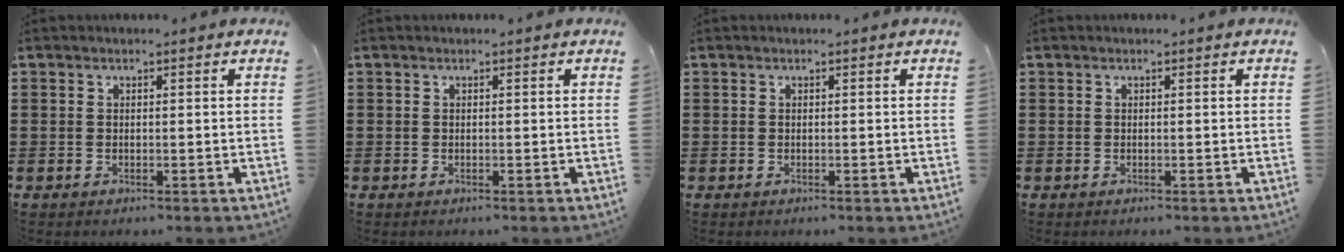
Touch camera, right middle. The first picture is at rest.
{"total": 0.0}
{"total": 0.0}
{"total": 0.0}